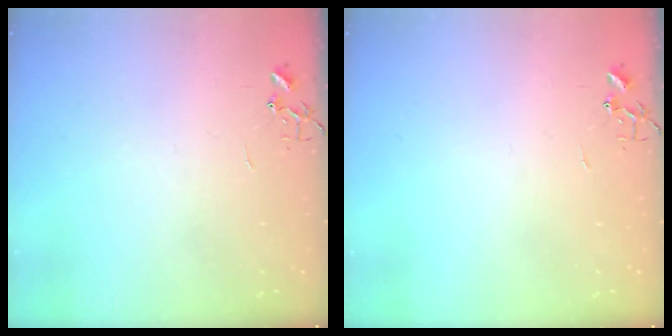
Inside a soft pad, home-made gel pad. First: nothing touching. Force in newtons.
{"total": 0.0}